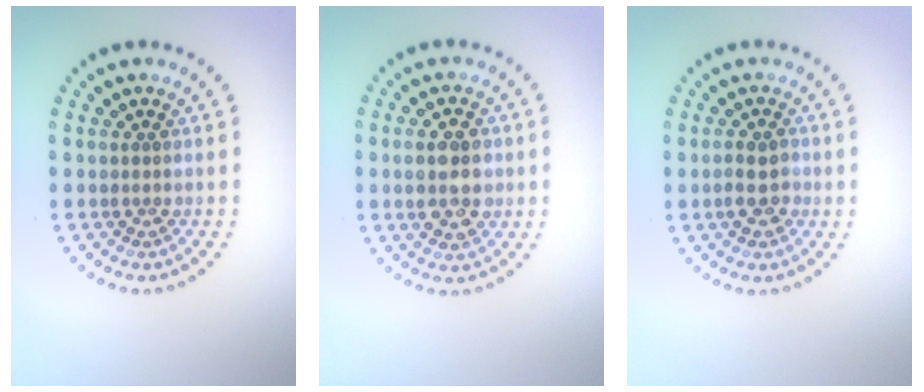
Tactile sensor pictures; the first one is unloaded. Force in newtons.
{"total": 4.4, "press": 4.3, "slide": 0.4}
{"total": 2.2, "press": 2.2, "slide": 0.5}